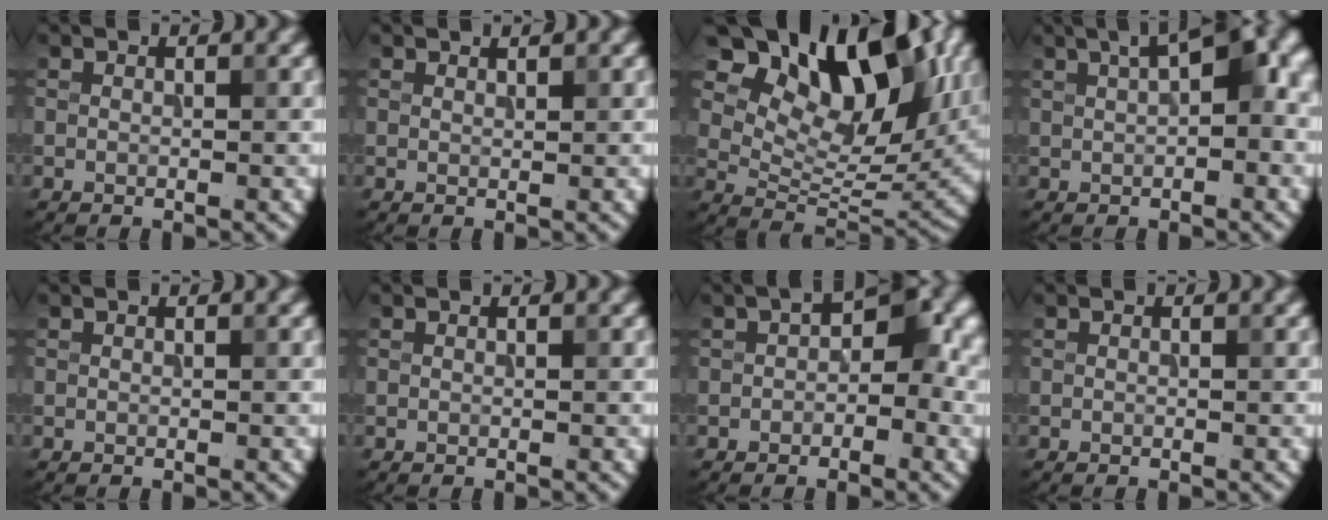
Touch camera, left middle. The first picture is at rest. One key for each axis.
{"total": 0.7, "fx": 0.6, "fy": 0.0, "fz": 0.2, "tx": 0.001, "ty": -0.001, "tz": 0.012}
{"total": 14.7, "fx": 8.6, "fy": 7.2, "fz": 9.5, "tx": -0.163, "ty": 0.019, "tz": 0.159}
{"total": 7.7, "fx": 2.1, "fy": 3.1, "fz": 6.7, "tx": -0.086, "ty": 0.029, "tz": 0.030}
{"total": 0.0}
{"total": 0.0}
{"total": 4.2, "fx": 0.2, "fy": 2.4, "fz": 3.4, "tx": -0.028, "ty": 0.008, "tz": -0.007}
{"total": 0.0}